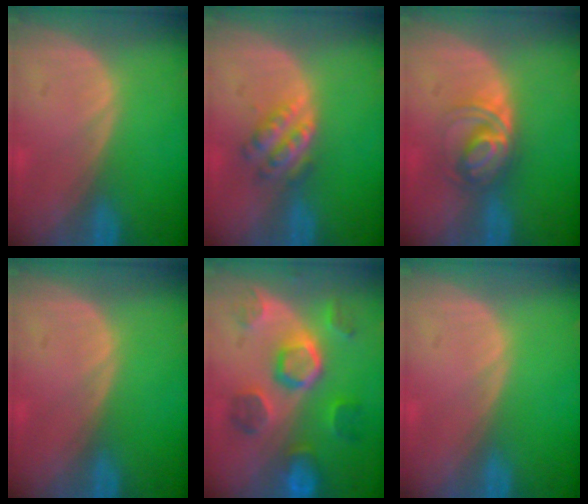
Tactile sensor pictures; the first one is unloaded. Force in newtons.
{"total": 4.6, "press": 4.5, "slide": 1.0}
{"total": 5.7, "press": 5.4, "slide": 1.7}
{"total": 0.0}
{"total": 8.9, "press": 8.9, "slide": 0.7}
{"total": 0.0}